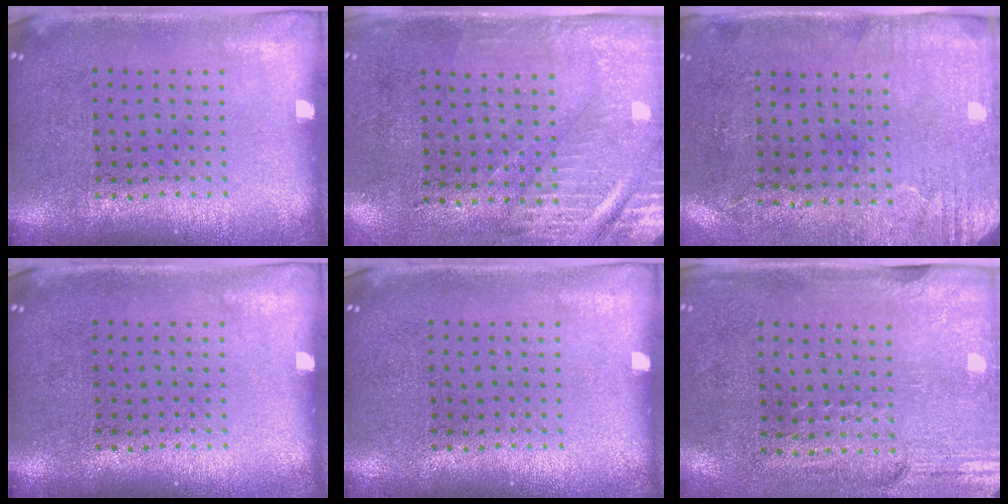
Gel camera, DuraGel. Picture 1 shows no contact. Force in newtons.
{"total": 2.9, "press": 2.5, "slide": 1.5}
{"total": 3.0, "press": 2.4, "slide": 1.8}
{"total": 0.0}
{"total": 0.0}
{"total": 2.9, "press": 2.5, "slide": 1.5}